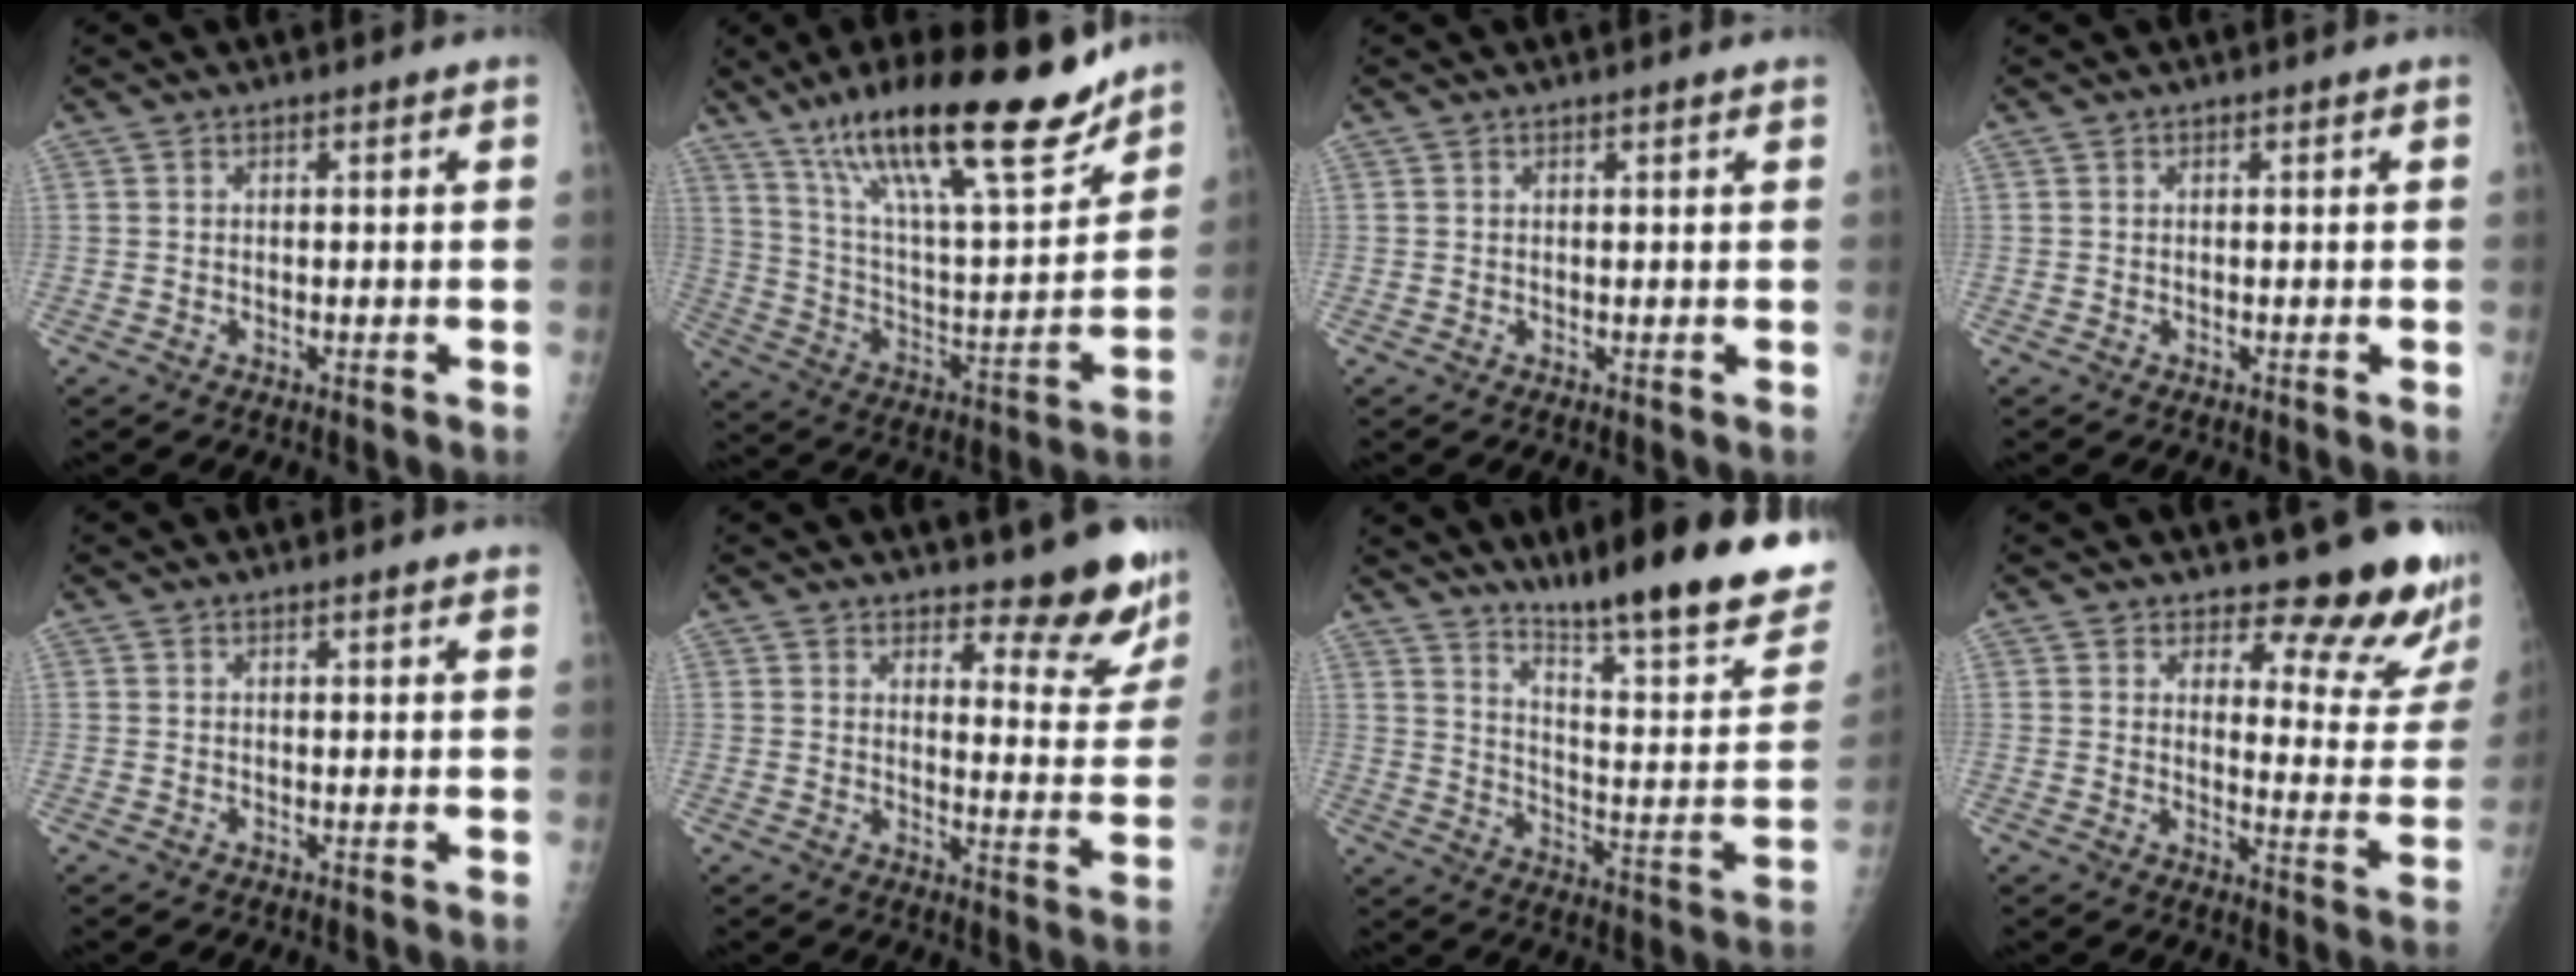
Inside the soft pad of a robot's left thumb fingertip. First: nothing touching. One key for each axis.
{"total": 26.7, "fx": 18.4, "fy": 6.2, "fz": 18.3, "tx": -0.276, "ty": -0.063, "tz": 0.312}
{"total": 0.9, "fx": 0.8, "fy": 0.0, "fz": 0.5, "tx": -0.006, "ty": 0.002, "tz": 0.012}
{"total": 0.0}
{"total": 1.9, "fx": 1.6, "fy": 0.3, "fz": 1.0, "tx": -0.006, "ty": 0.001, "tz": 0.018}
{"total": 11.0, "fx": 9.5, "fy": 3.3, "fz": 4.6, "tx": -0.019, "ty": -0.086, "tz": 0.113}
{"total": 26.7, "fx": 19.2, "fy": 4.0, "fz": 18.1, "tx": -0.241, "ty": -0.110, "tz": 0.276}
{"total": 14.8, "fx": 13.3, "fy": 4.2, "fz": 4.9, "tx": -0.012, "ty": -0.135, "tz": 0.149}